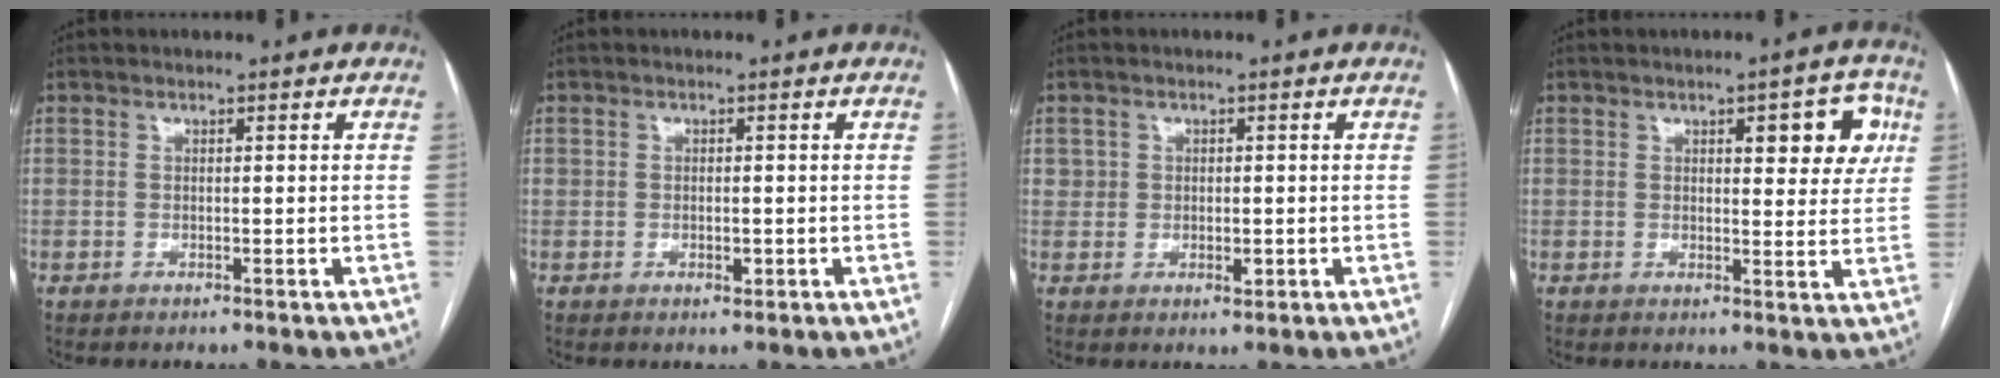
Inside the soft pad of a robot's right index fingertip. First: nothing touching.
{"total": 1.6, "force": [-0.3, 1.0, 1.2], "torque": [-0.019, 0.000, 0.000]}
{"total": 2.4, "force": [0.0, 2.1, 1.3], "torque": [-0.017, 0.003, 0.004]}
{"total": 7.6, "force": [2.9, 2.6, 6.5], "torque": [-0.066, 0.013, 0.032]}